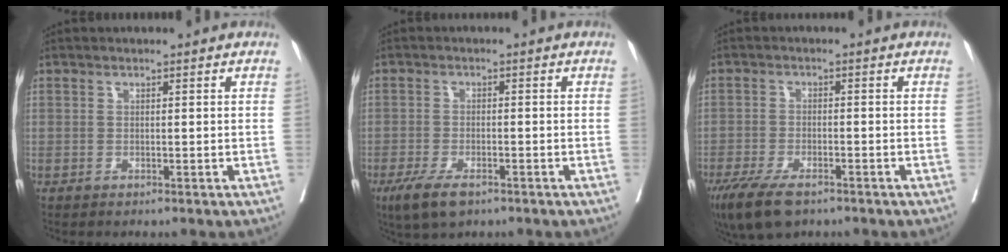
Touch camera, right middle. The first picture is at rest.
{"total": 5.4, "force": [-3.5, 1.9, 3.7], "torque": [-0.072, -0.010, -0.059]}
{"total": 8.2, "force": [-5.8, 2.9, 5.1], "torque": [-0.091, -0.015, -0.099]}